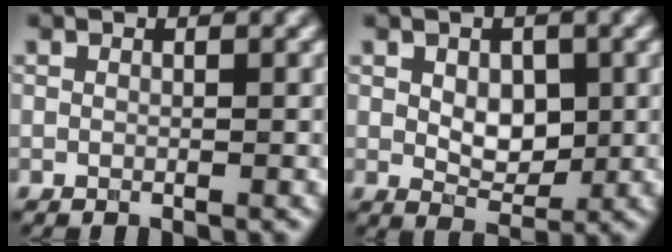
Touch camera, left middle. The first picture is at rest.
{"total": 3.1, "force": [0.4, 2.1, 2.3], "torque": [-0.041, -0.005, 0.010]}